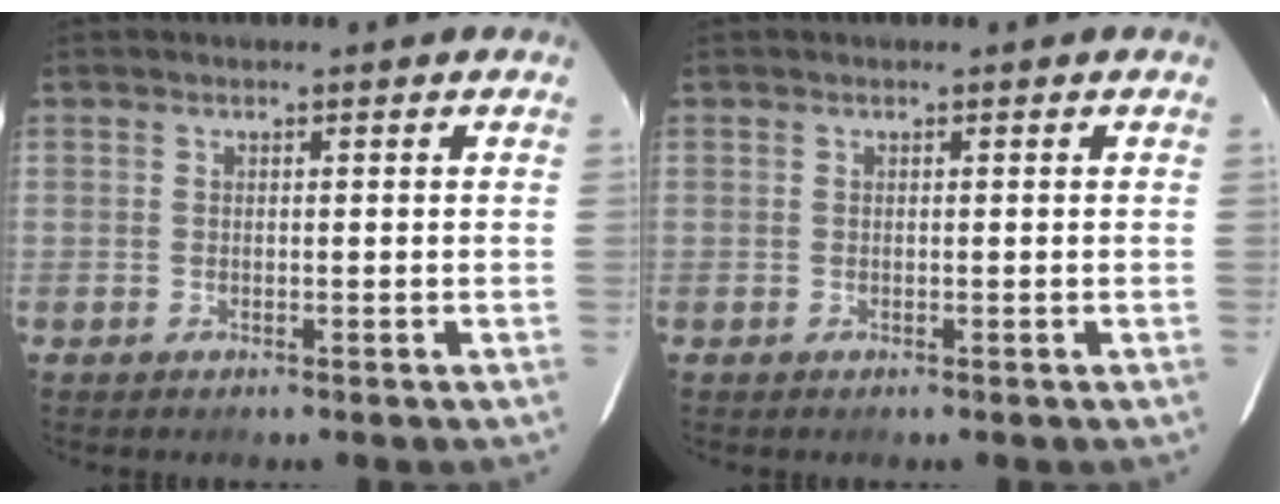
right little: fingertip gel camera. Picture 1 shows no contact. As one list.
[{"total": 0.0}]